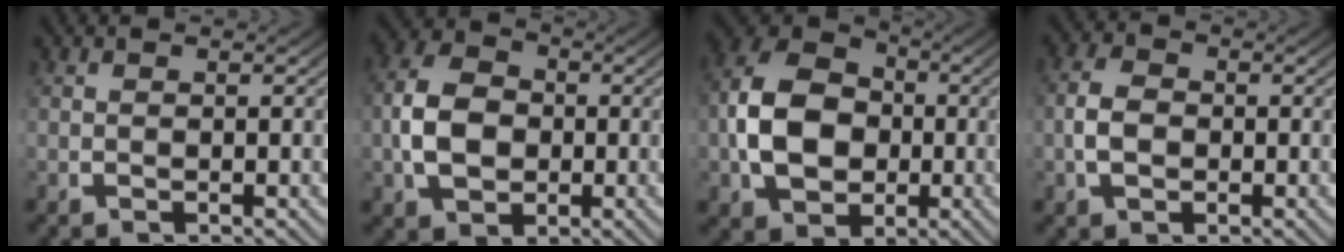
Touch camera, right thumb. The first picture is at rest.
{"total": 8.0, "force": [-0.3, 6.0, 5.3], "torque": [-0.109, -0.018, 0.002]}
{"total": 12.3, "force": [-0.4, 9.5, 7.8], "torque": [-0.167, -0.029, 0.004]}
{"total": 3.5, "force": [-0.4, 2.5, 2.4], "torque": [-0.051, -0.007, -0.005]}